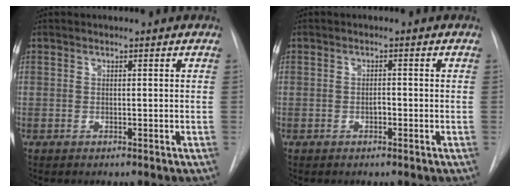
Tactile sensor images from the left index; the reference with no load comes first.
{"total": 1.0, "force": [-0.4, 0.5, 0.7], "torque": [-0.012, 0.003, -0.008]}